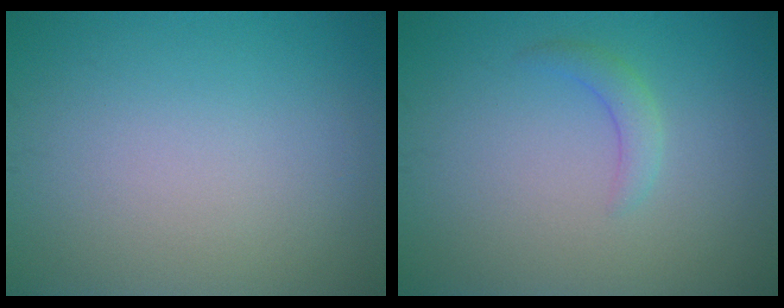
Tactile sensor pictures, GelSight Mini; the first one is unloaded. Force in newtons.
{"total": 1.6, "press": 1.6, "slide": 0.1}